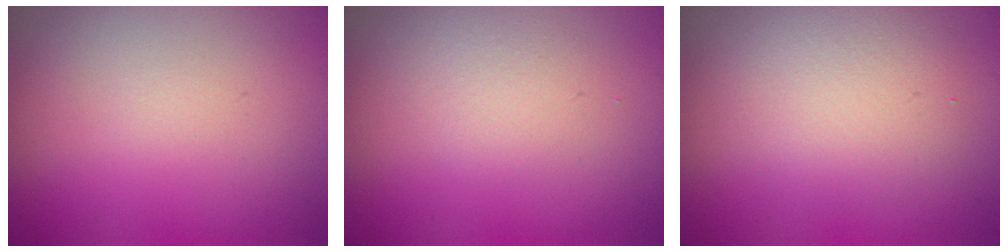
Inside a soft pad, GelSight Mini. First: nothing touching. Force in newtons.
{"total": 1.5, "press": 1.5, "slide": 0.0}
{"total": 3.6, "press": 3.6, "slide": 0.3}